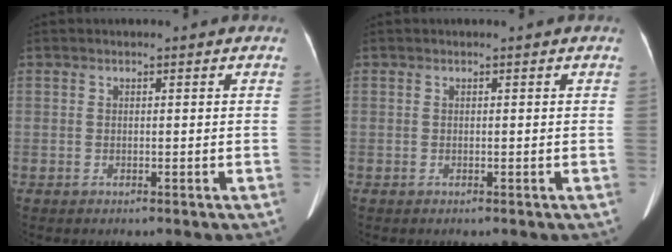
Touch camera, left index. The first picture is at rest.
{"total": 0.0}